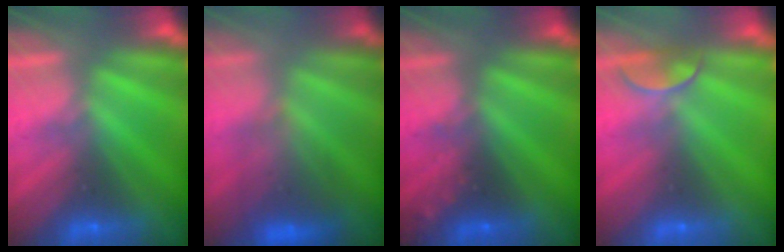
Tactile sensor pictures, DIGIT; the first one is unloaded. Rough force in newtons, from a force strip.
{"total": 3.4}
{"total": 2.5}
{"total": 2.4}